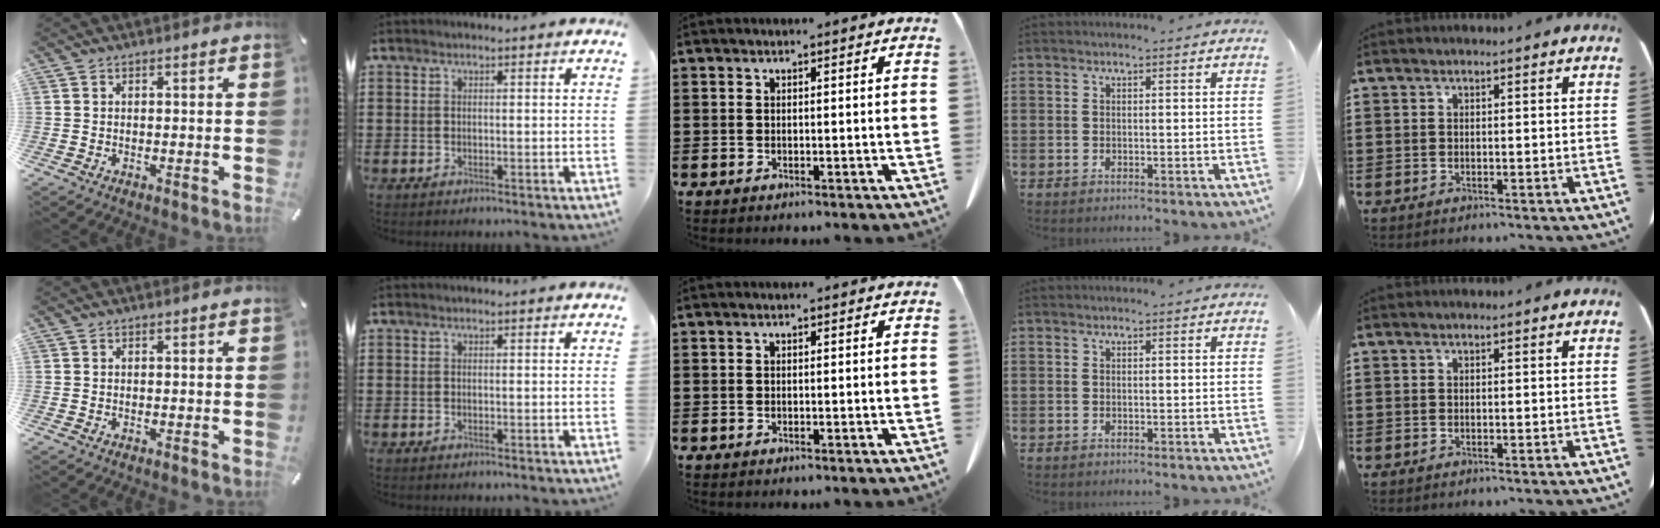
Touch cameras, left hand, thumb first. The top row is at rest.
{}